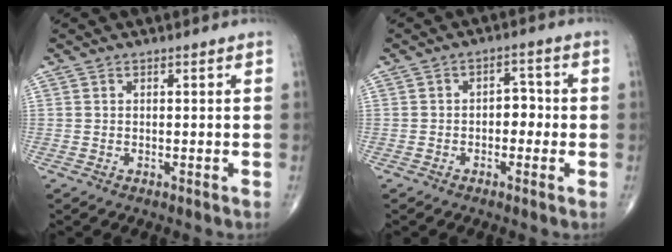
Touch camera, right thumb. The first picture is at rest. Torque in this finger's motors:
{"motor_torque": [0.82, 0.67, -0.03, -0.12, 0.05]}